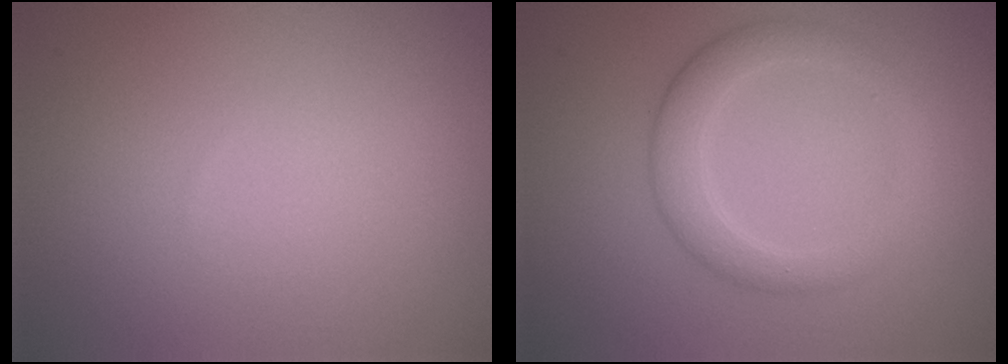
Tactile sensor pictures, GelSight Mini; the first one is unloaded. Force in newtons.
{"total": 3.5, "press": 3.5, "slide": 0.4}